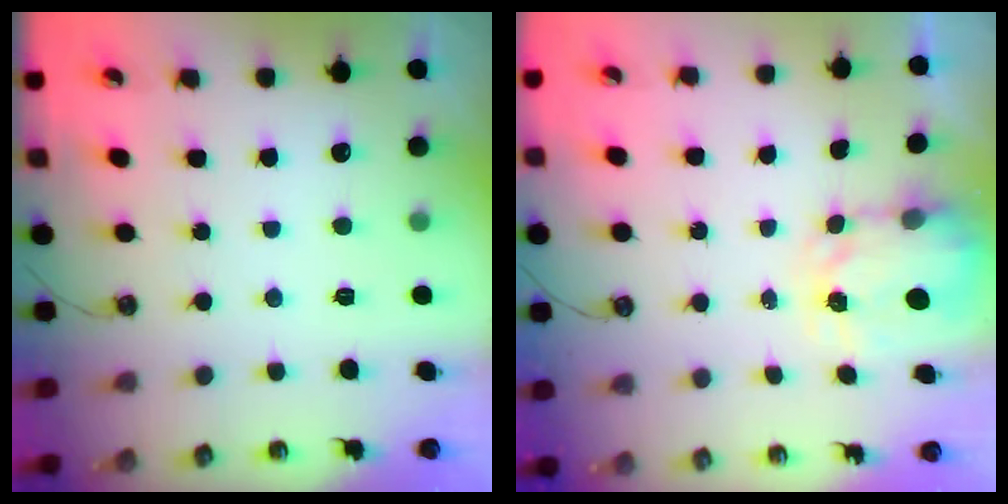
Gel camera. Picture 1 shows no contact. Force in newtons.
{"total": 3.6, "press": 3.6, "slide": 0.6}